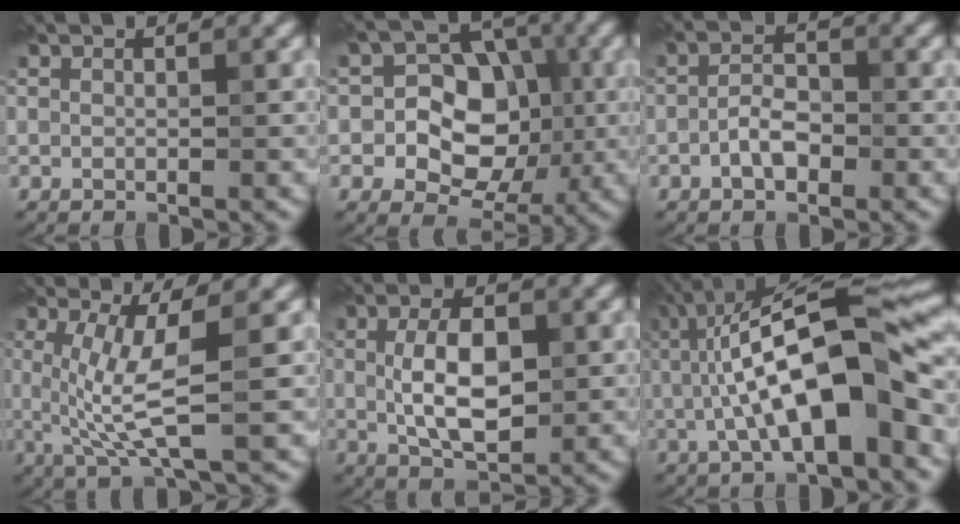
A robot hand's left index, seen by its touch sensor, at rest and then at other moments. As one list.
[{"total": 7.4, "force": [-0.9, 5.7, 4.6], "torque": [-0.045, 0.009, -0.034]}, {"total": 2.6, "force": [-1.3, 1.2, 1.9], "torque": [-0.033, 0.008, -0.029]}, {"total": 5.4, "force": [0.2, 1.0, 5.3], "torque": [-0.109, -0.007, 0.007]}, {"total": 5.7, "force": [0.2, 2.7, 5.0], "torque": [-0.098, 0.001, 0.005]}, {"total": 12.1, "force": [0.0, 3.8, 11.5], "torque": [-0.178, 0.020, -0.009]}]